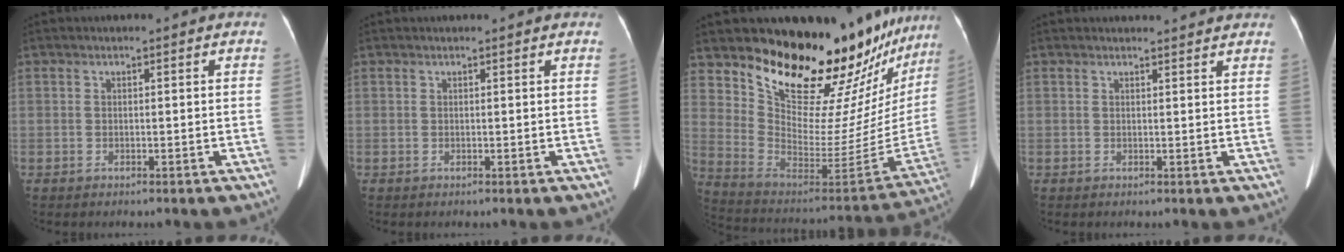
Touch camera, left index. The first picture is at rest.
{"total": 2.2, "force": [2.1, 0.2, 0.7], "torque": [-0.012, 0.018, 0.021]}
{"total": 26.9, "force": [23.5, 6.2, 11.6], "torque": [-0.179, -0.115, 0.324]}
{"total": 6.1, "force": [5.9, 0.8, 1.4], "torque": [-0.014, 0.021, 0.057]}